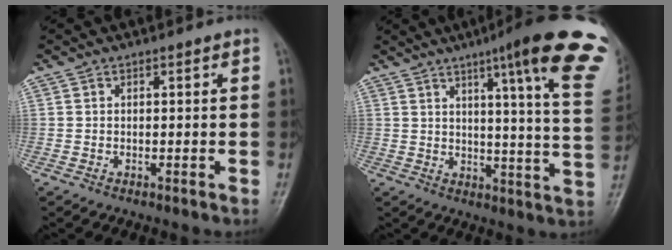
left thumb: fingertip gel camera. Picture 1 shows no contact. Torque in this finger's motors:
{"motor_torque": [1.30, 0.05, 1.58, -1.18, 0.34]}